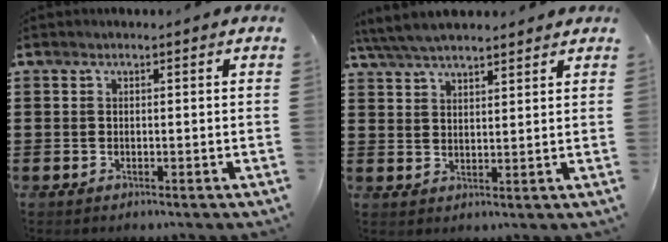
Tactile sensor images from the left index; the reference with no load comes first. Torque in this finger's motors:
{"motor_torque": [1.10, -1.04, 0.05, 0.21]}